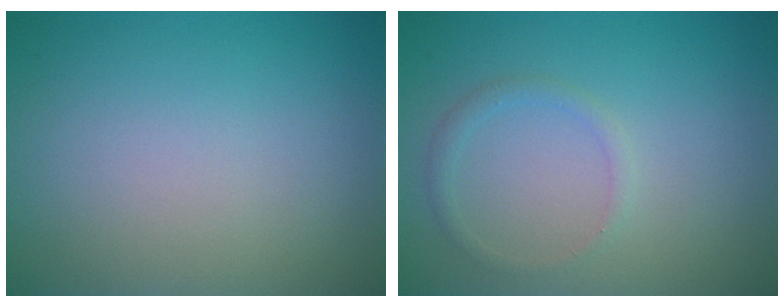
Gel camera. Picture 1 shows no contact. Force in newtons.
{"total": 1.1, "press": 1.1, "slide": 0.1}